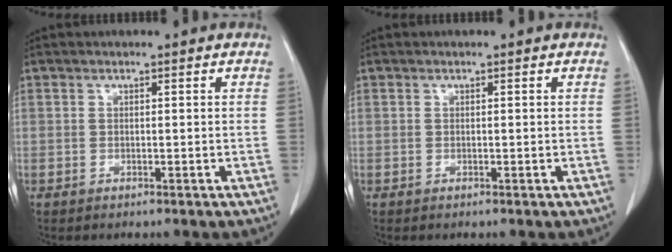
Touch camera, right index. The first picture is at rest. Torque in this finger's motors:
{"motor_torque": [0.00, 0.00, 0.02, 0.00]}